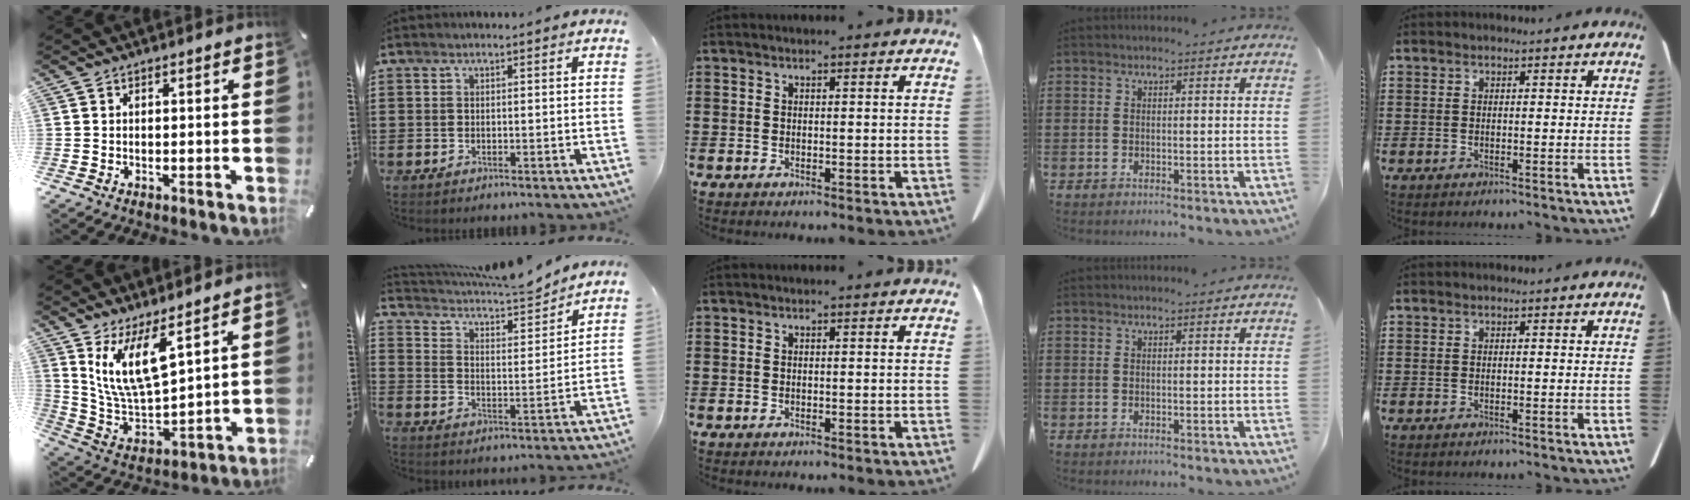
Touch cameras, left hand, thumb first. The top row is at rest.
{"thumb": {"total": 14.2, "force": [8.6, 5.3, 9.9], "torque": [-0.230, -0.040, 0.153]}, "index": {"total": 5.3, "force": [5.0, 0.6, 1.7], "torque": [-0.059, -0.033, 0.080]}}